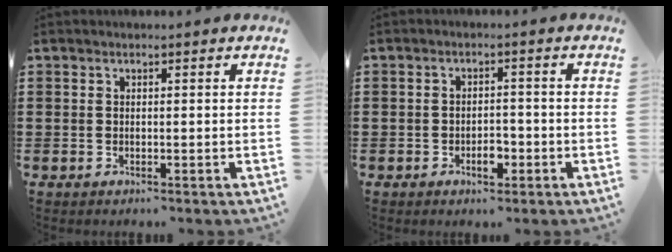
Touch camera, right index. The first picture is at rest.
{"total": 3.2, "force": [-1.5, 1.6, 2.3], "torque": [-0.041, 0.005, -0.028]}